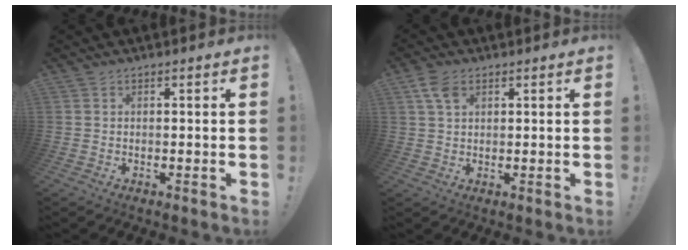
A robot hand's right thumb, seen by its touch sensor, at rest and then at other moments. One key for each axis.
{"total": 5.3, "fx": 2.5, "fy": 3.3, "fz": 3.3, "tx": -0.060, "ty": -0.002, "tz": 0.050}